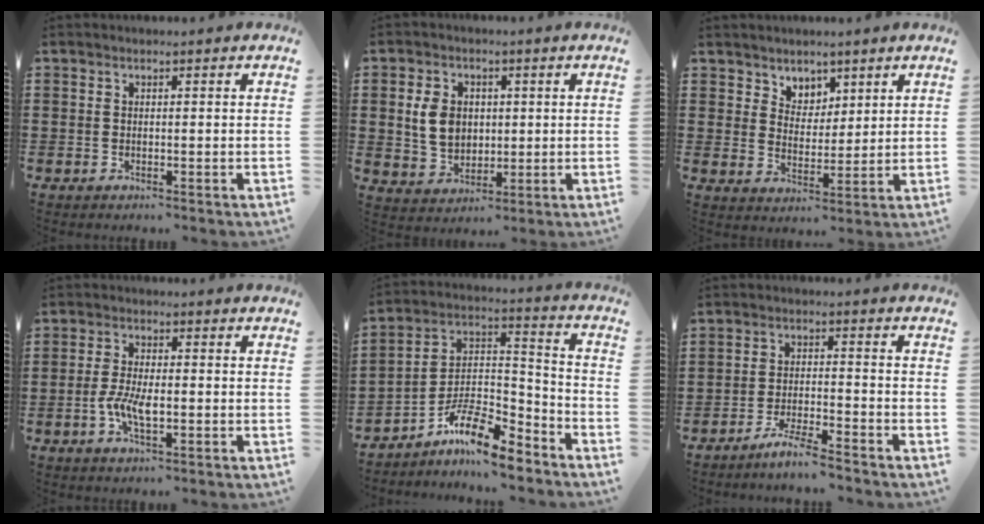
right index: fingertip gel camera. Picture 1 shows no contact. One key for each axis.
{"total": 6.3, "fx": 0.8, "fy": 4.8, "fz": 4.0, "tx": -0.095, "ty": 0.008, "tz": 0.007}
{"total": 4.3, "fx": 3.2, "fy": 2.9, "fz": 0.0, "tx": -0.020, "ty": 0.005, "tz": 0.060}
{"total": 5.1, "fx": -1.4, "fy": 1.9, "fz": 4.6, "tx": -0.105, "ty": -0.003, "tz": -0.032}
{"total": 9.8, "fx": -8.0, "fy": 2.4, "fz": 5.1, "tx": -0.096, "ty": 0.016, "tz": -0.157}
{"total": 4.9, "fx": -4.5, "fy": -0.4, "fz": 1.9, "tx": -0.046, "ty": -0.009, "tz": -0.090}